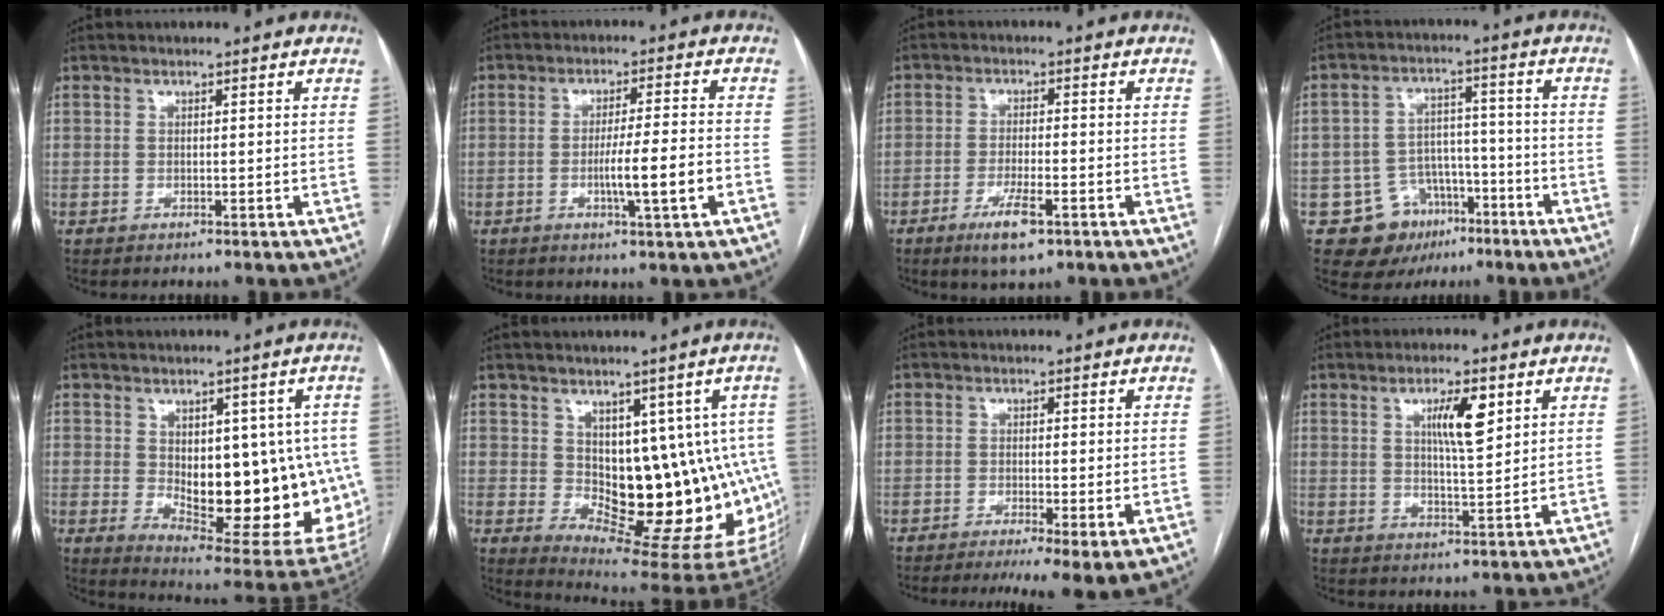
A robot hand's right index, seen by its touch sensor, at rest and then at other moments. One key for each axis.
{"total": 7.5, "fx": -2.2, "fy": -0.3, "fz": 7.2, "tx": -0.118, "ty": -0.005, "tz": -0.037}
{"total": 6.1, "fx": -3.4, "fy": 1.3, "fz": 5.0, "tx": -0.094, "ty": -0.009, "tz": -0.053}
{"total": 10.4, "fx": -5.3, "fy": 8.4, "fz": 3.0, "tx": -0.042, "ty": 0.031, "tz": -0.070}
{"total": 19.8, "fx": -1.2, "fy": 8.6, "fz": 17.8, "tx": -0.178, "ty": 0.002, "tz": 0.015}
{"total": 14.9, "fx": 0.2, "fy": 7.9, "fz": 12.6, "tx": -0.132, "ty": 0.008, "tz": 0.019}
{"total": 6.5, "fx": -3.7, "fy": 1.0, "fz": 5.3, "tx": -0.076, "ty": -0.019, "tz": -0.060}
{"total": 6.5, "fx": 2.8, "fy": 1.2, "fz": 5.8, "tx": -0.100, "ty": -0.001, "tz": 0.047}